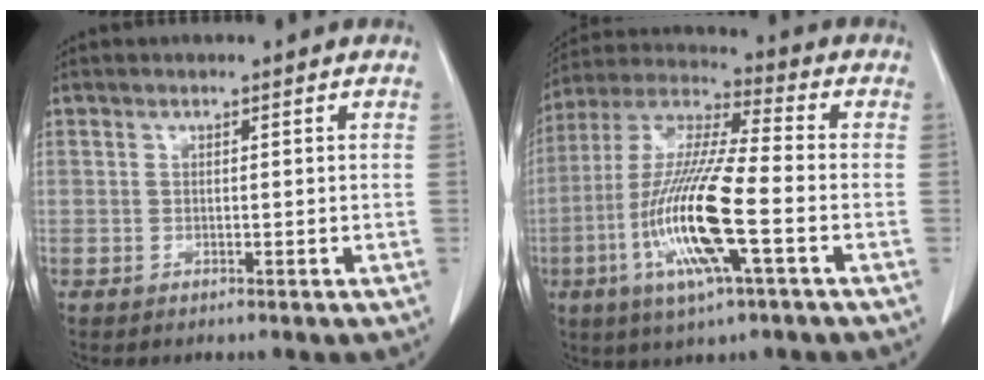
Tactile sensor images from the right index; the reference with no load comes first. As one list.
[{"total": 16.3, "force": [-4.7, 1.4, 15.5], "torque": [-0.323, -0.013, -0.092]}]